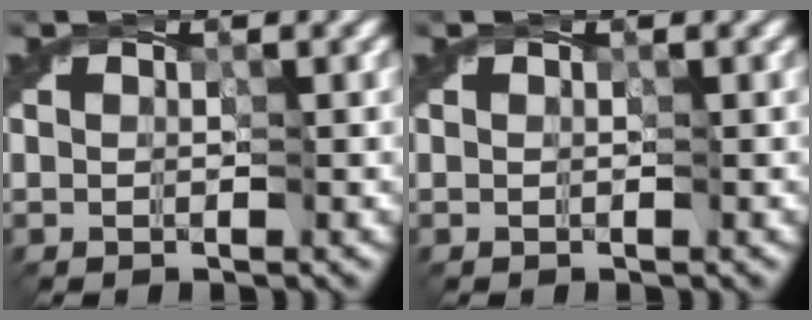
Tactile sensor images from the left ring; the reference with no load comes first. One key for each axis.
{"total": 0.0}